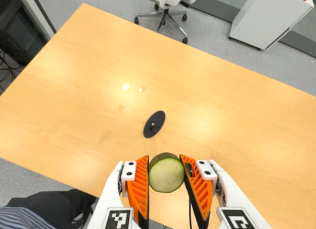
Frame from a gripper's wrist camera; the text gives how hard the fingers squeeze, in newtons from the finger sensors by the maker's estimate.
{"total": 11.4, "left": 10.6, "right": 12.2}